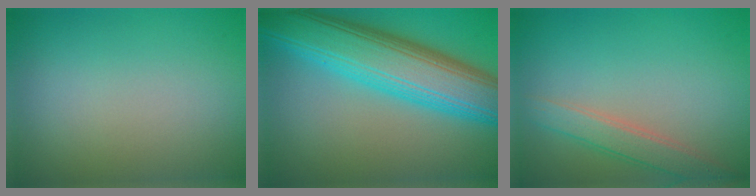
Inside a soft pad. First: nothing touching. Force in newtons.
{"total": 10.8, "press": 10.8, "slide": 0.2}
{"total": 2.9, "press": 2.9, "slide": 0.2}